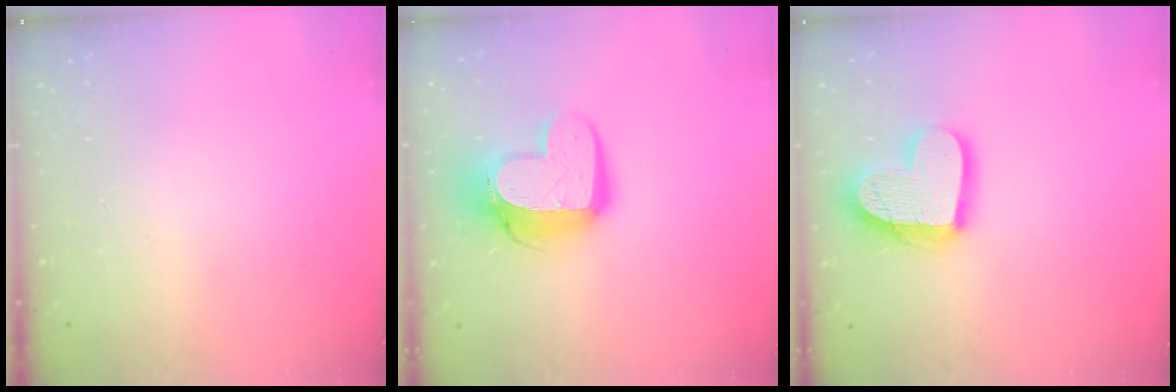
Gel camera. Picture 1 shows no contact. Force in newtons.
{"total": 14.2, "press": 14.2, "slide": 1.4}
{"total": 17.2, "press": 17.1, "slide": 1.5}